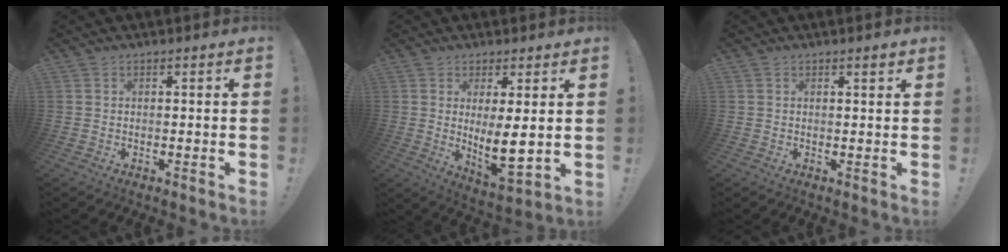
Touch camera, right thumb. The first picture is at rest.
{"total": 9.6, "force": [0.9, 2.8, 9.1], "torque": [-0.135, -0.030, 0.019]}
{"total": 1.2, "force": [0.9, 0.1, 0.9], "torque": [0.004, -0.009, 0.010]}